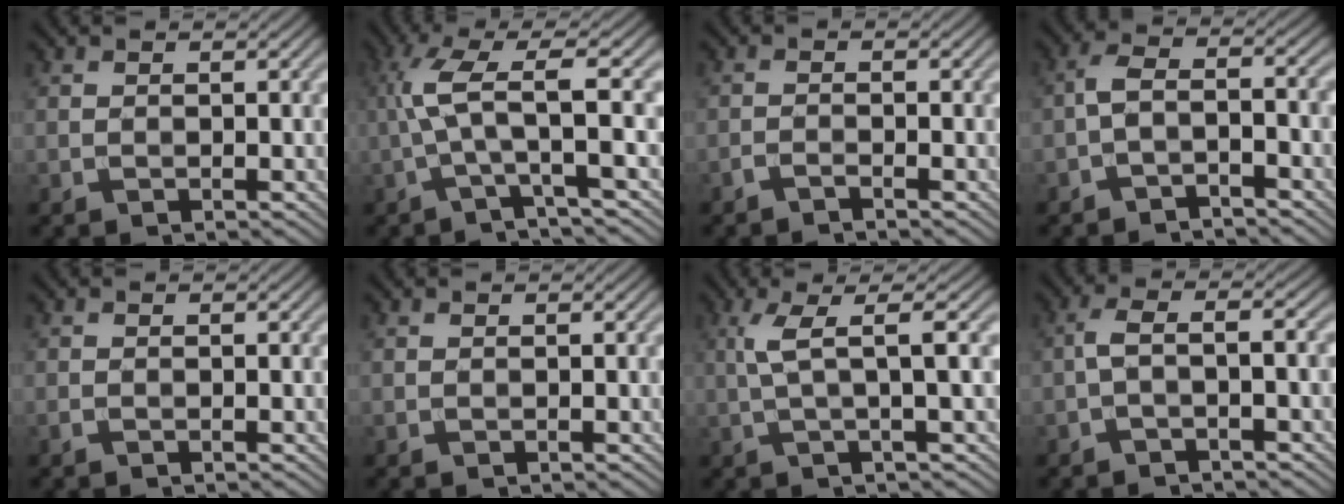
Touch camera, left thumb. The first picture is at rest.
{"total": 7.4, "force": [-0.3, 0.9, 7.3], "torque": [-0.142, 0.025, -0.017]}
{"total": 1.3, "force": [-1.1, 0.1, 0.5], "torque": [-0.010, 0.001, -0.028]}
{"total": 4.0, "force": [-2.3, 1.4, 2.9], "torque": [-0.062, 0.007, -0.054]}
{"total": 0.5, "force": [-0.4, 0.1, 0.3], "torque": [-0.007, -0.001, -0.008]}
{"total": 0.0}
{"total": 5.6, "force": [1.0, 1.0, 5.4], "torque": [-0.101, 0.019, 0.015]}
{"total": 3.5, "force": [-1.2, 0.8, 3.2], "torque": [-0.060, 0.010, -0.031]}